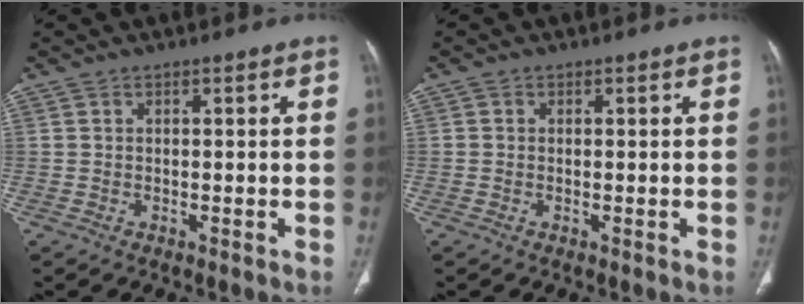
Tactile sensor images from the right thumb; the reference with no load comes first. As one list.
[{"total": 0.0}]